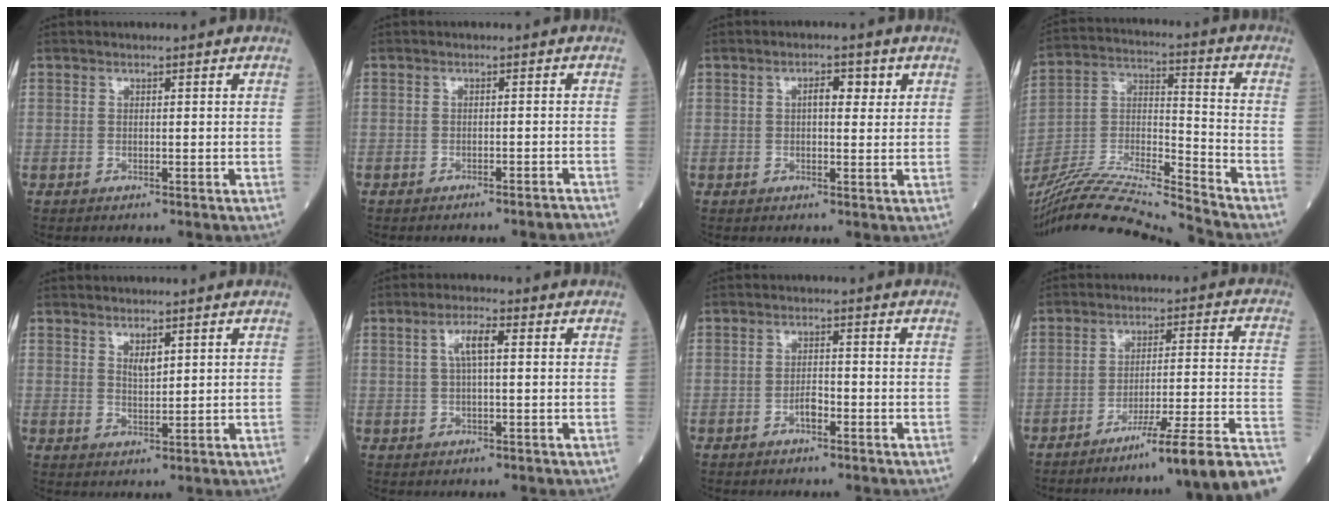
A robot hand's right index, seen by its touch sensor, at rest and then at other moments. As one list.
[{"total": 2.9, "force": [-2.8, 0.0, 0.7], "torque": [-0.008, 0.005, -0.035]}, {"total": 2.9, "force": [0.9, 1.3, 2.4], "torque": [-0.037, 0.008, 0.012]}, {"total": 20.8, "force": [-19.5, -0.9, 7.2], "torque": [-0.151, -0.007, -0.344]}, {"total": 2.4, "force": [1.4, 0.8, 1.8], "torque": [-0.035, -0.003, 0.029]}, {"total": 3.9, "force": [1.0, 0.9, 3.7], "torque": [-0.073, 0.012, 0.019]}, {"total": 2.0, "force": [-1.1, 0.7, 1.6], "torque": [-0.025, 0.004, -0.019]}, {"total": 16.4, "force": [-12.5, -2.0, 10.4], "torque": [-0.090, 0.013, -0.185]}]